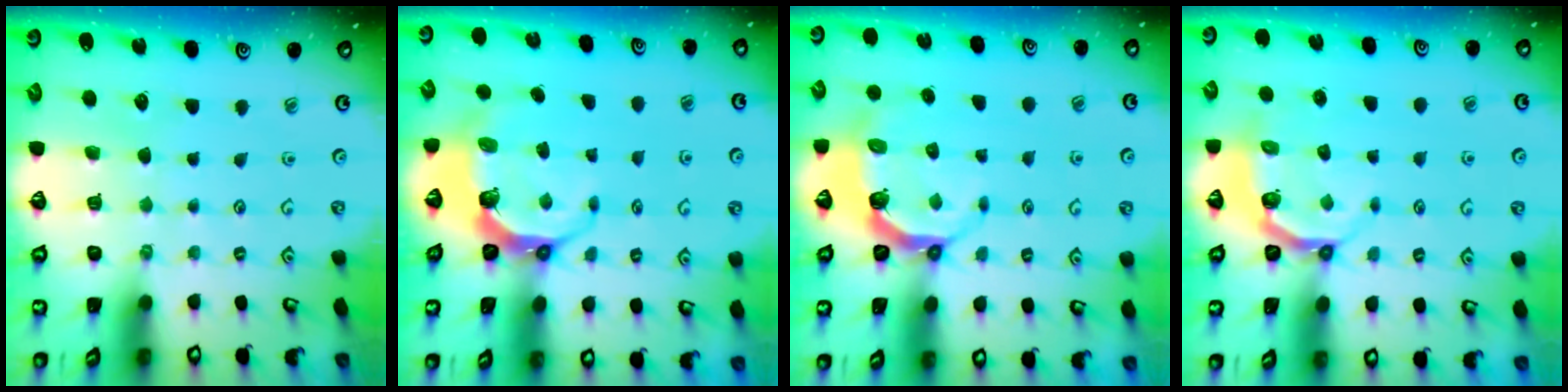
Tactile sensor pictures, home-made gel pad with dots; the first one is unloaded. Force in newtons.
{"total": 8.1, "press": 6.8, "slide": 4.4}
{"total": 5.0, "press": 4.0, "slide": 3.0}
{"total": 4.4, "press": 3.5, "slide": 2.7}